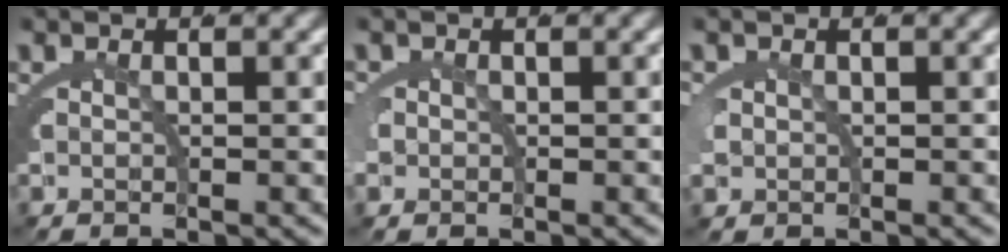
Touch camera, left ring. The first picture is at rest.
{"total": 1.0, "force": [0.0, 0.9, 0.5], "torque": [-0.020, -0.003, 0.001]}
{"total": 1.3, "force": [0.2, 1.1, 0.6], "torque": [-0.026, -0.010, 0.011]}